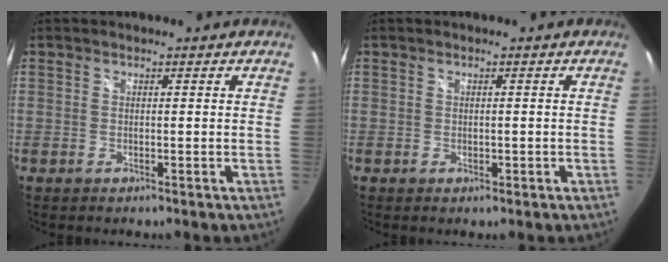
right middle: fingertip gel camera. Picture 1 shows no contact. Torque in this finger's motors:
{"motor_torque": [-0.27, -0.10, -0.01, -0.01]}